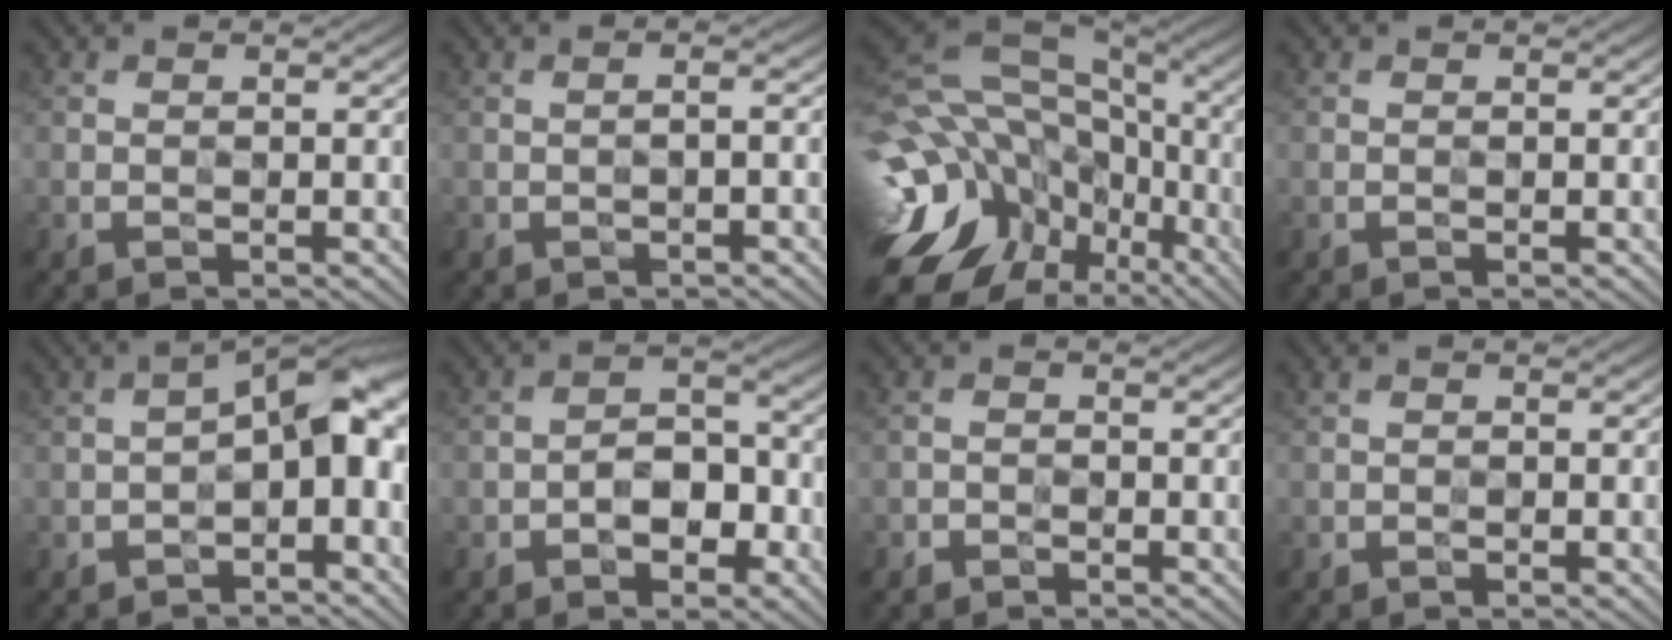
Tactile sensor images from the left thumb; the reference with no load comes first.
{"total": 1.1, "force": [-0.8, -0.5, 0.6], "torque": [-0.015, 0.006, -0.015]}
{"total": 19.1, "force": [-4.9, 14.2, 11.7], "torque": [-0.279, -0.003, -0.053]}
{"total": 0.0}
{"total": 7.9, "force": [-1.9, 3.5, 6.9], "torque": [-0.096, 0.016, -0.042]}
{"total": 4.1, "force": [-2.0, 2.3, 2.8], "torque": [-0.034, 0.015, -0.038]}
{"total": 1.0, "force": [-0.9, 0.3, -0.3], "torque": [0.013, 0.007, -0.019]}
{"total": 0.0}